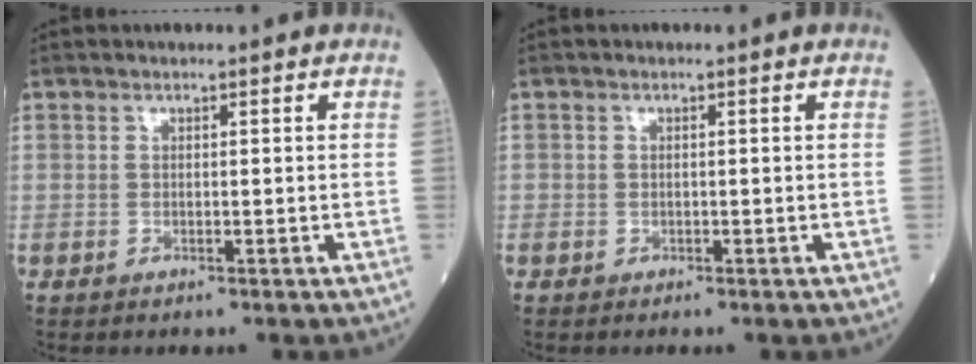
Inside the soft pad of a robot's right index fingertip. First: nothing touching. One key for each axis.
{"total": 0.0}